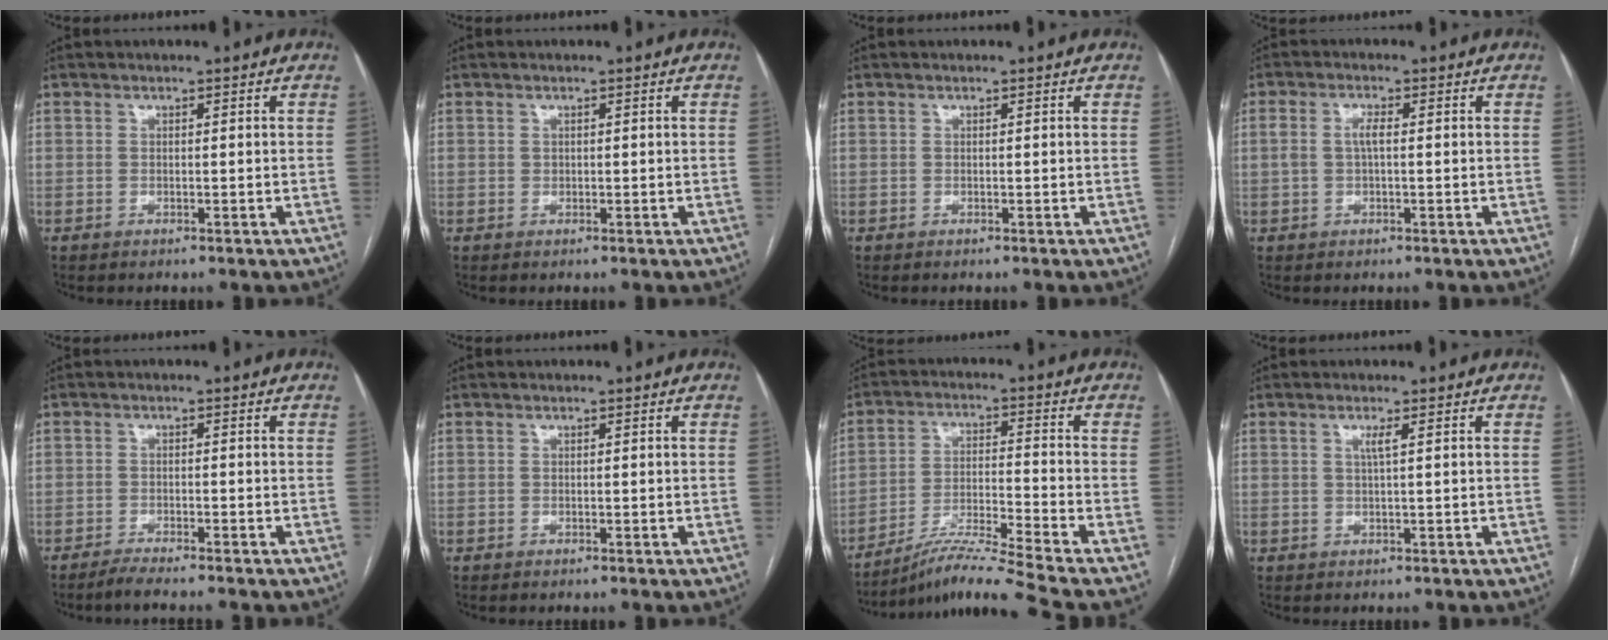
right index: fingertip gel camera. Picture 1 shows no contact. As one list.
[{"total": 0.0}, {"total": 0.0}, {"total": 2.4, "force": [0.1, 0.8, 2.3], "torque": [-0.049, 0.011, 0.005]}, {"total": 3.6, "force": [-3.2, -0.4, 1.6], "torque": [-0.026, -0.008, -0.053]}, {"total": 0.0}, {"total": 12.2, "force": [-10.4, -3.1, 5.7], "torque": [-0.096, -0.013, -0.180]}, {"total": 1.4, "force": [0.5, -0.2, 1.3], "torque": [-0.027, -0.001, 0.009]}]